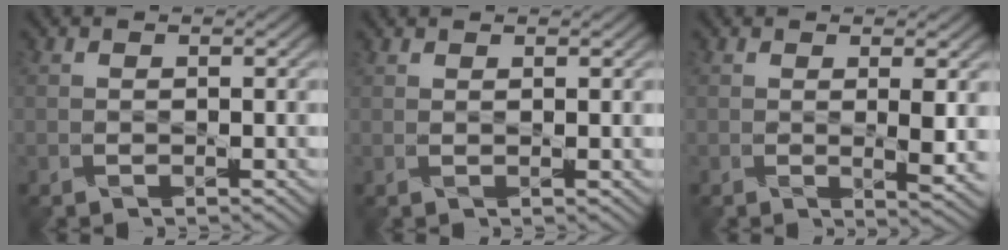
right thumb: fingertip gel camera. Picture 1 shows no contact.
{"total": 1.2, "force": [1.0, -0.5, 0.3], "torque": [-0.009, 0.006, 0.020]}
{"total": 3.1, "force": [0.5, 0.3, 3.0], "torque": [-0.052, -0.001, 0.013]}